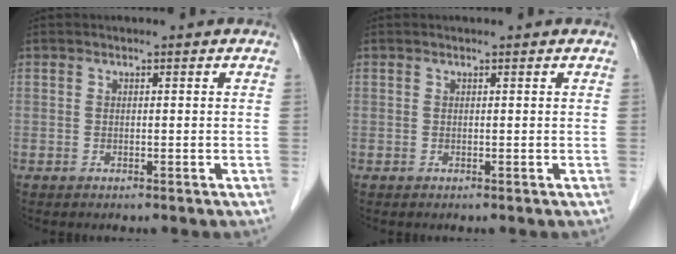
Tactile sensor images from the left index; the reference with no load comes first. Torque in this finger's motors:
{"motor_torque": [0.13, 0.04, -0.02, -0.01]}